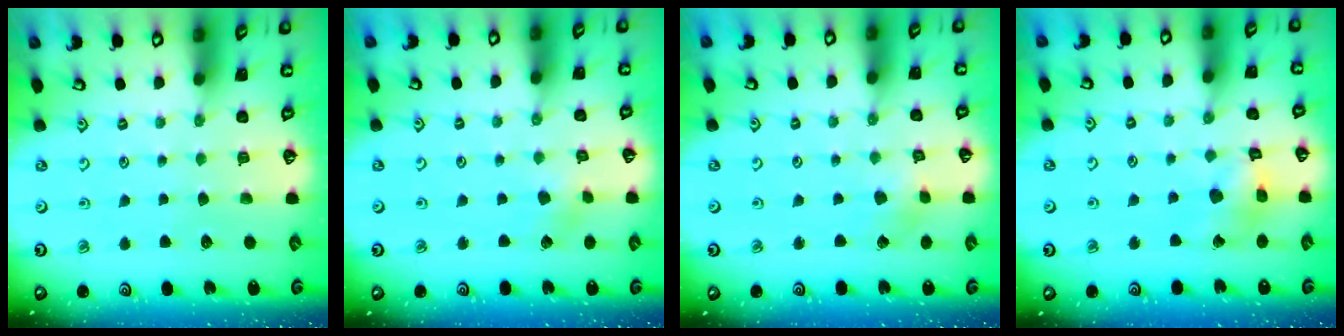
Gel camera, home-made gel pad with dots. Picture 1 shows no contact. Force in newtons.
{"total": 2.4, "press": 2.4, "slide": 0.6}
{"total": 2.0, "press": 2.0, "slide": 0.2}
{"total": 9.4, "press": 9.3, "slide": 1.0}